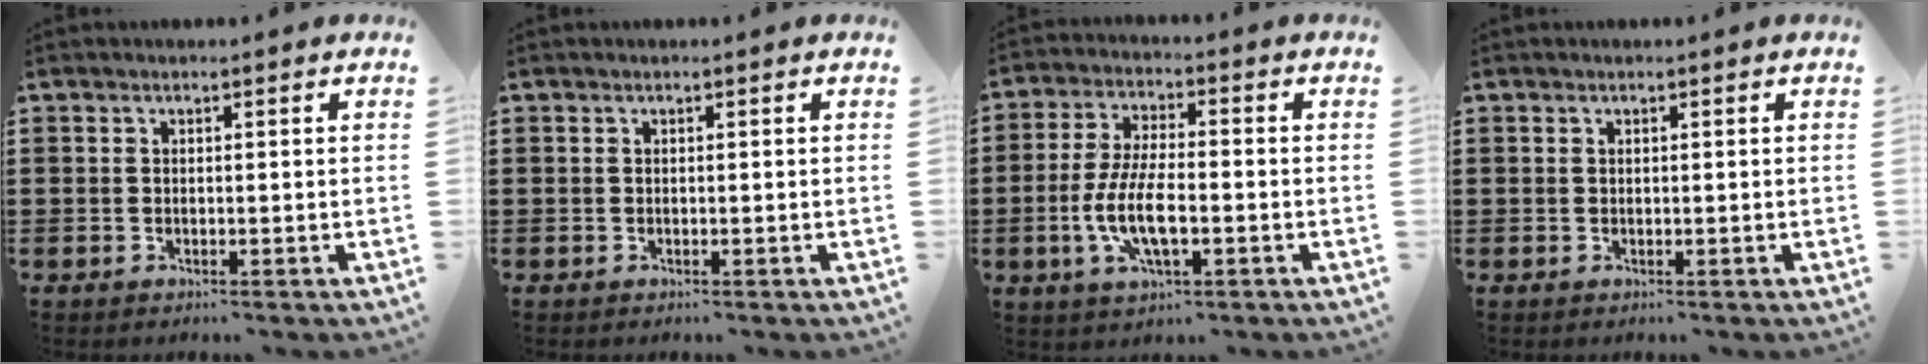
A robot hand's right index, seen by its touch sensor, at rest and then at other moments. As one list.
[{"total": 0.0}, {"total": 9.0, "force": [-2.5, 3.1, 8.0], "torque": [-0.182, -0.016, -0.051]}, {"total": 0.0}]